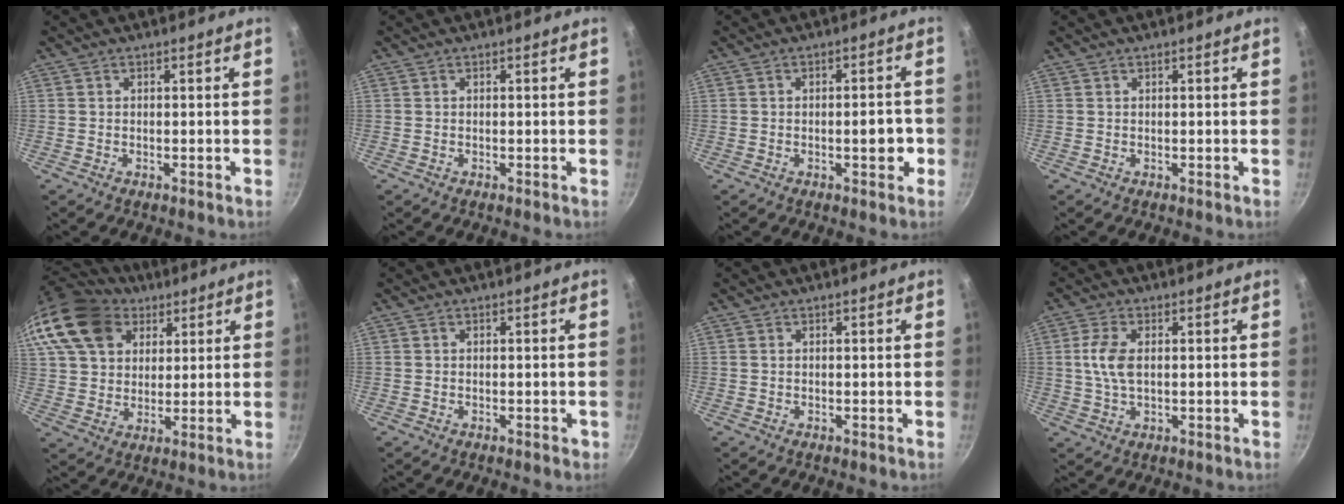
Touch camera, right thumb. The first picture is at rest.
{"total": 0.0}
{"total": 4.7, "force": [-1.2, 2.1, 4.1], "torque": [-0.033, 0.017, -0.016]}
{"total": 0.0}
{"total": 19.9, "force": [10.0, 14.4, 9.4], "torque": [-0.184, 0.009, 0.183]}
{"total": 0.9, "force": [-0.2, 0.7, 0.6], "torque": [-0.002, 0.003, -0.002]}
{"total": 0.0}
{"total": 5.9, "force": [0.8, 3.3, 4.9], "torque": [-0.101, 0.006, 0.015]}